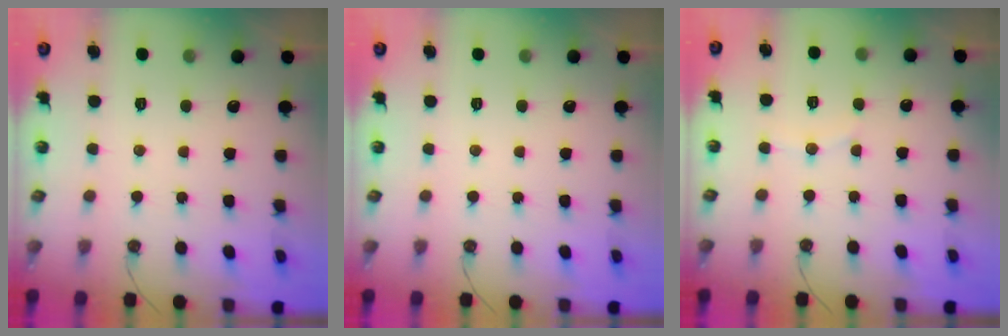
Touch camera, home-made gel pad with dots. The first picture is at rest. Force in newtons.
{"total": 0.0}
{"total": 4.8, "press": 4.8, "slide": 0.5}